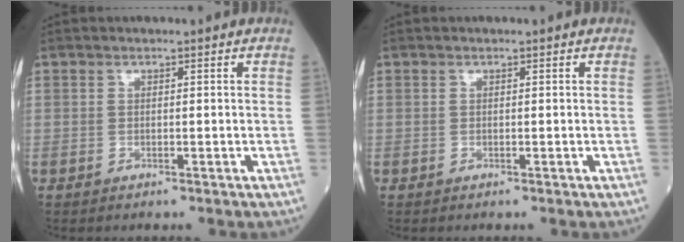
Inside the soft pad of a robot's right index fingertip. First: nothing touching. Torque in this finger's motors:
{"motor_torque": [0.00, 0.00, 0.00, 0.00]}